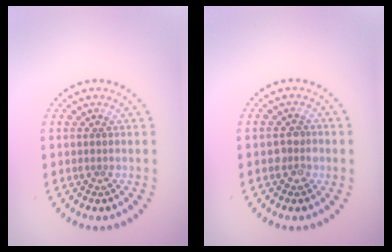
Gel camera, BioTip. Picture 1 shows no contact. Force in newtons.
{"total": 1.7, "press": 1.7, "slide": 0.3}